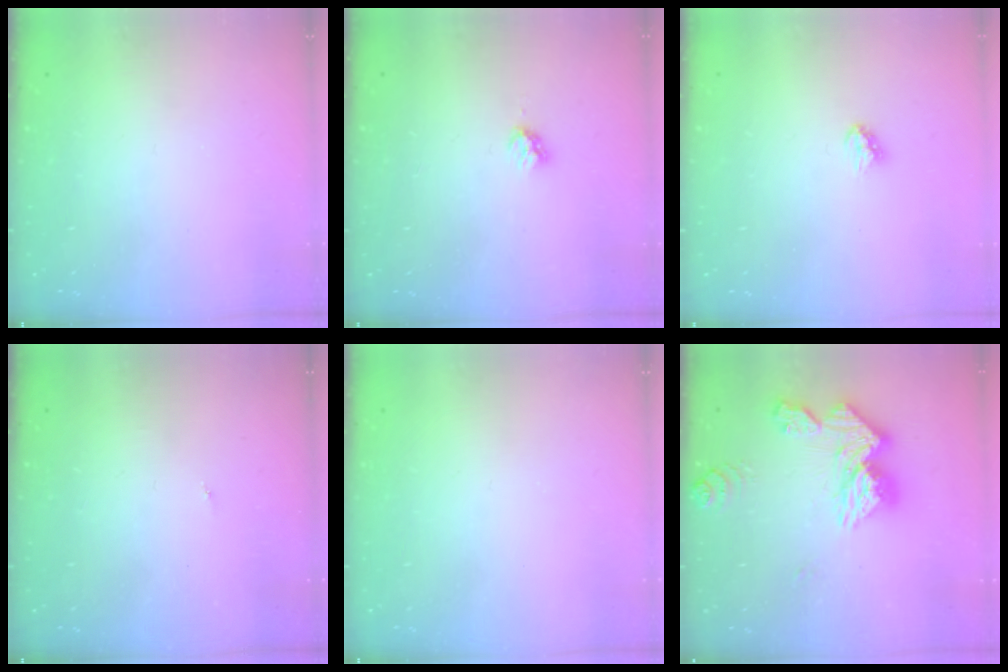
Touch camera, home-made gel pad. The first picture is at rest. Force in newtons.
{"total": 2.8, "press": 2.7, "slide": 0.3}
{"total": 2.9, "press": 2.9, "slide": 0.7}
{"total": 3.8, "press": 3.8, "slide": 0.5}
{"total": 0.0}
{"total": 15.4, "press": 15.3, "slide": 1.1}